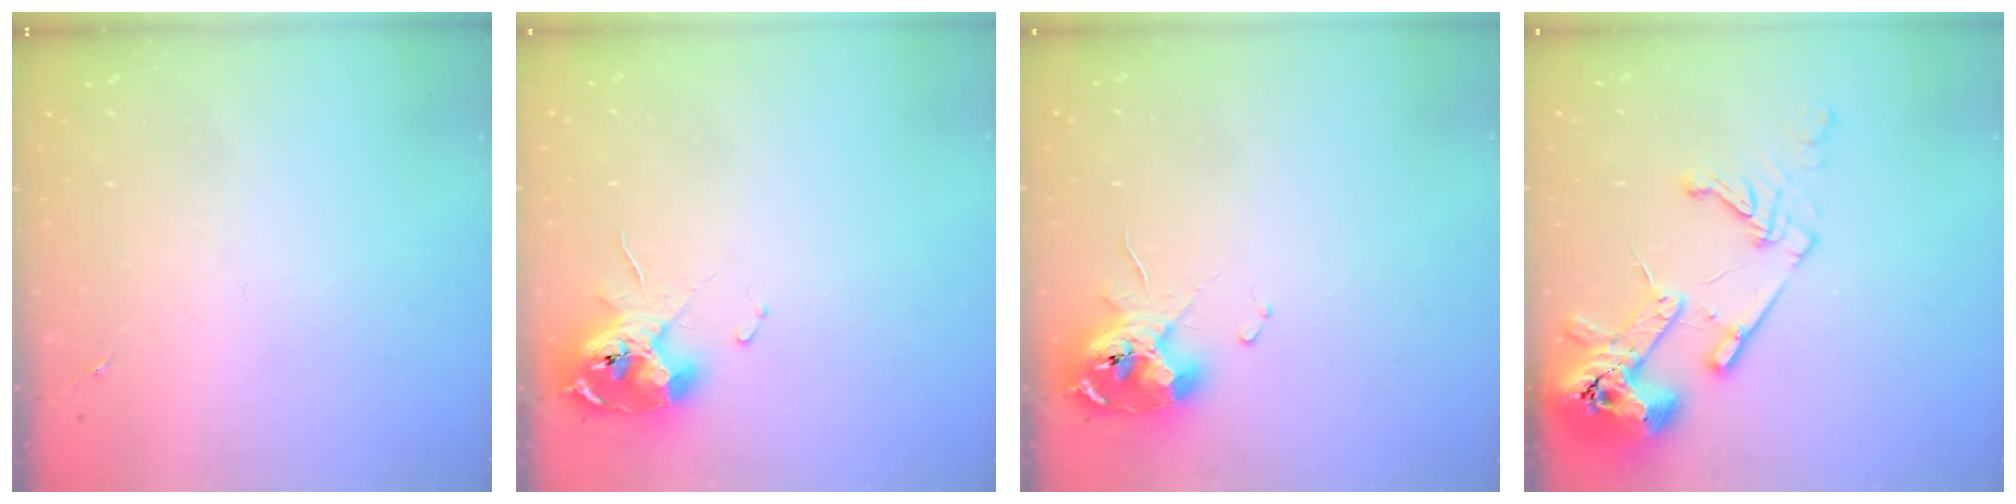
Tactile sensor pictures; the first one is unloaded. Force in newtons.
{"total": 11.9, "press": 11.8, "slide": 1.4}
{"total": 11.9, "press": 11.8, "slide": 1.4}
{"total": 16.7, "press": 16.5, "slide": 2.2}